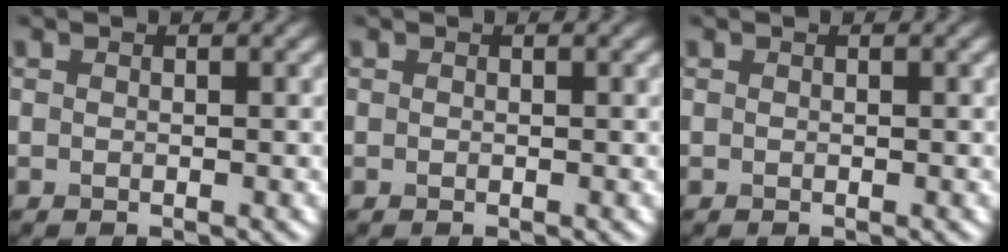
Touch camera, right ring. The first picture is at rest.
{"total": 0.0}
{"total": 0.0}